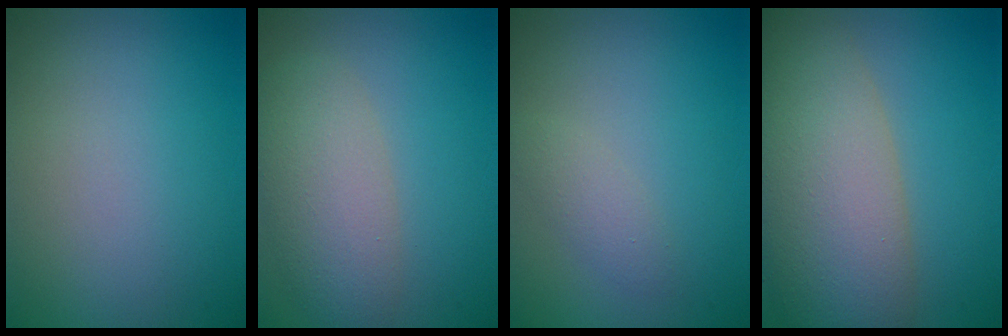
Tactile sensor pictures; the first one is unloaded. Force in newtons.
{"total": 4.6, "press": 4.6, "slide": 0.4}
{"total": 1.3, "press": 1.3, "slide": 0.1}
{"total": 10.1, "press": 10.1, "slide": 0.9}